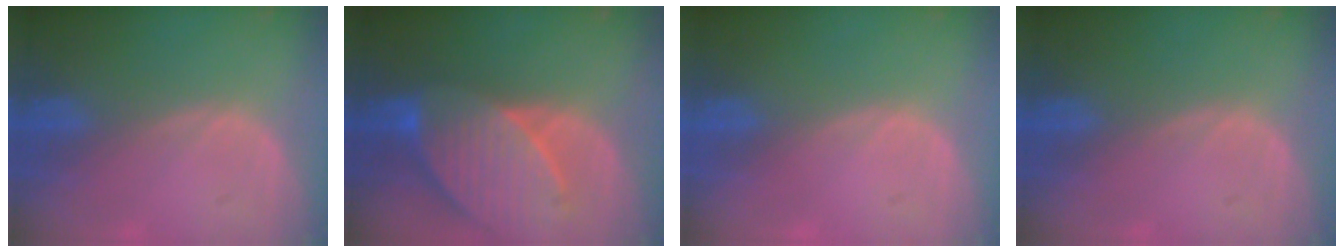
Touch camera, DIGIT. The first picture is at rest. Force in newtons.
{"total": 10.3, "press": 9.1, "slide": 4.9}
{"total": 0.0}
{"total": 0.0}